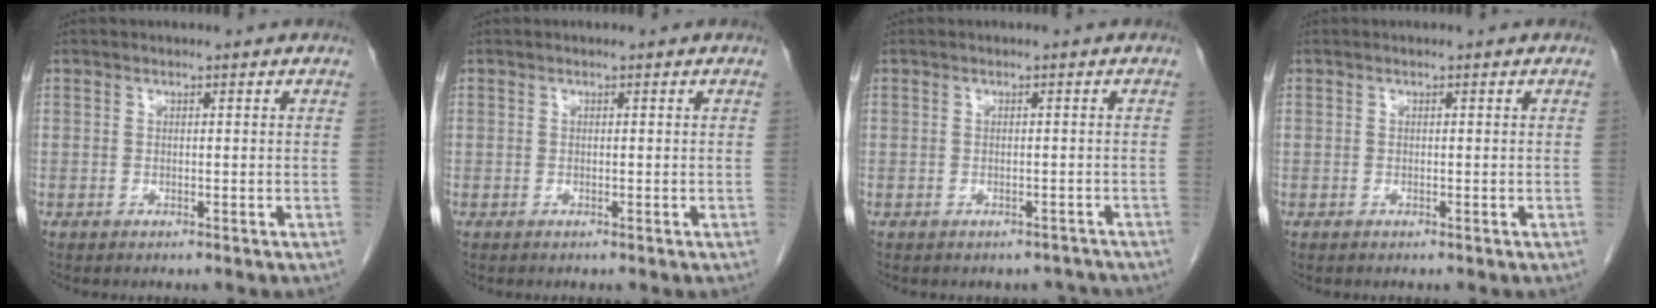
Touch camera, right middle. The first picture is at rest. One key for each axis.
{"total": 0.0}
{"total": 2.9, "fx": -2.5, "fy": 1.4, "fz": 0.1, "tx": 0.002, "ty": 0.009, "tz": -0.030}
{"total": 0.0}